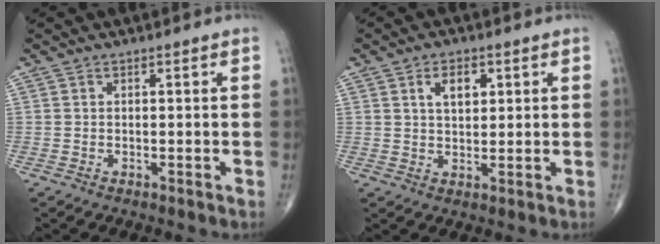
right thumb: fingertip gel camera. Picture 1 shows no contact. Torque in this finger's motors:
{"motor_torque": [-0.12, 1.19, 0.60, 0.28, 0.03]}